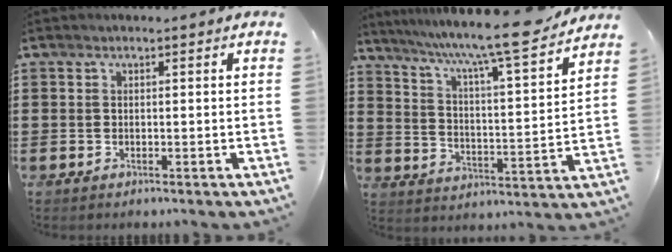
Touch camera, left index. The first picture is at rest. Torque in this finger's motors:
{"motor_torque": [0.41, -1.34, 1.05, 0.21]}